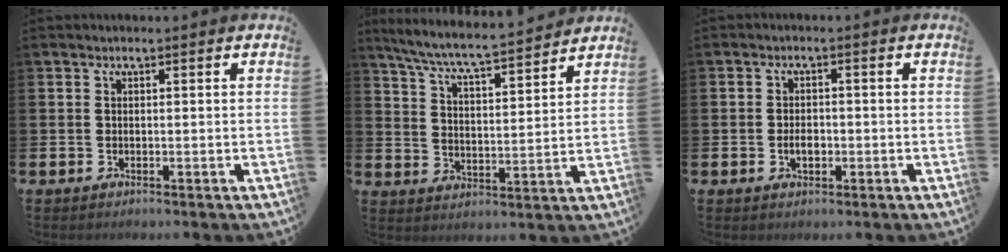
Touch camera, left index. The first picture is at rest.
{"total": 6.9, "force": [6.5, 0.0, 2.2], "torque": [-0.072, -0.047, 0.111]}
{"total": 2.3, "force": [-0.5, 1.4, 1.7], "torque": [-0.023, 0.000, -0.012]}